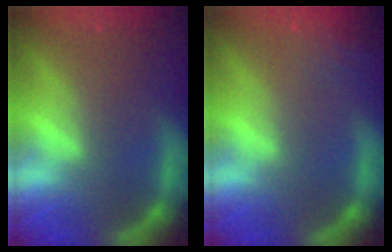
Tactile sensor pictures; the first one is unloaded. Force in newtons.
{"total": 4.0}